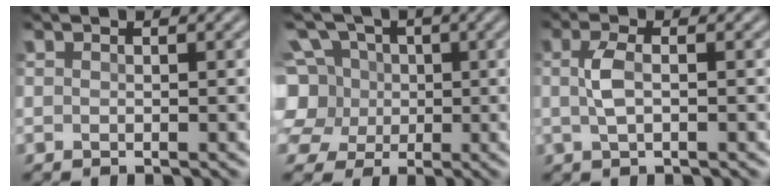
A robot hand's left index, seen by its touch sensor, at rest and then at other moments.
{"total": 8.7, "force": [0.9, 7.9, 3.5], "torque": [-0.108, 0.037, -0.017]}
{"total": 2.3, "force": [0.0, 0.8, 2.1], "torque": [-0.049, 0.002, -0.001]}